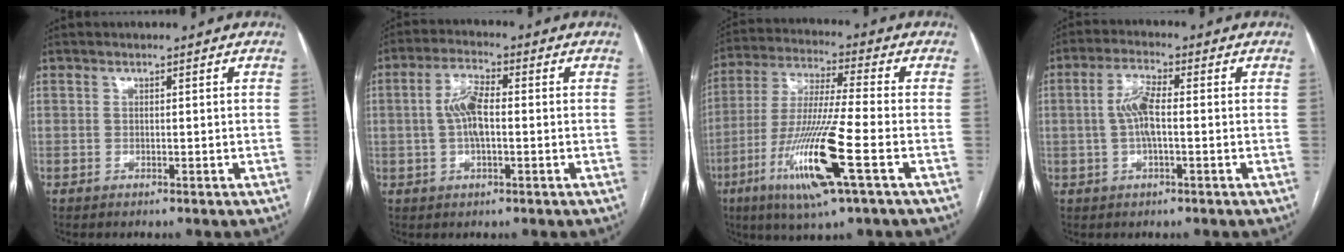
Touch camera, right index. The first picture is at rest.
{"total": 5.7, "force": [0.0, 1.7, 5.5], "torque": [-0.115, 0.012, 0.000]}
{"total": 15.5, "force": [-5.9, 0.1, 14.3], "torque": [-0.294, -0.023, -0.109]}
{"total": 5.3, "force": [0.0, 1.2, 5.1], "torque": [-0.109, 0.011, -0.001]}